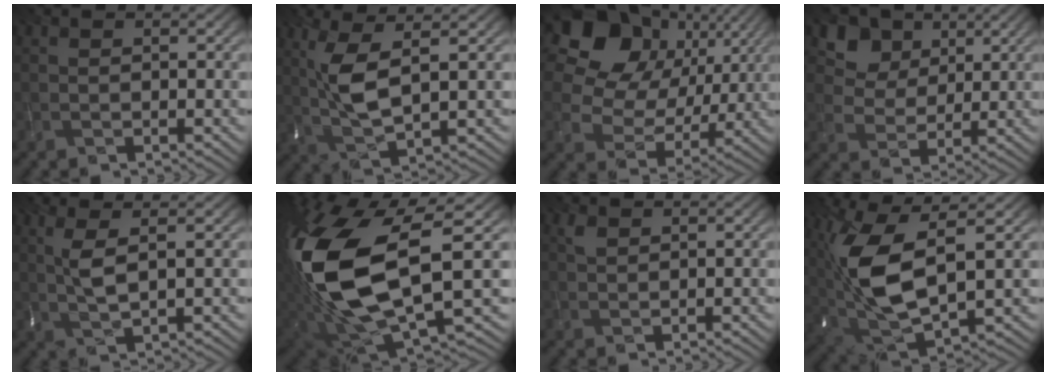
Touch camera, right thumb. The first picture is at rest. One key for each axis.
{"total": 7.0, "fx": 1.9, "fy": 1.9, "fz": 6.4, "tx": -0.151, "ty": 0.000, "tz": 0.041}
{"total": 19.5, "fx": 8.6, "fy": 14.3, "fz": 10.2, "tx": -0.272, "ty": 0.076, "tz": 0.168}
{"total": 7.9, "fx": 4.6, "fy": 5.5, "fz": 3.2, "tx": -0.079, "ty": -0.015, "tz": 0.091}
{"total": 4.2, "fx": 1.4, "fy": 0.8, "fz": 3.9, "tx": -0.093, "ty": 0.004, "tz": 0.034}
{"total": 17.8, "fx": 1.2, "fy": 8.7, "fz": 15.5, "tx": -0.358, "ty": -0.026, "tz": 0.019}
{"total": 1.4, "fx": 0.9, "fy": 0.7, "fz": 0.8, "tx": -0.023, "ty": 0.003, "tz": 0.019}
{"total": 14.0, "fx": 2.4, "fy": 5.9, "fz": 12.5, "tx": -0.299, "ty": -0.005, "tz": 0.055}